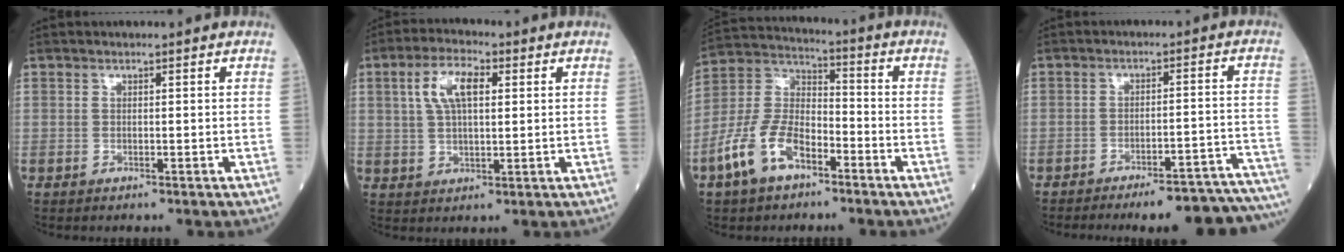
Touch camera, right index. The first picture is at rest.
{"total": 7.3, "force": [2.3, 2.8, 6.4], "torque": [-0.131, 0.015, 0.045]}
{"total": 11.5, "force": [-6.3, 5.6, 7.9], "torque": [-0.185, 0.011, -0.123]}
{"total": 17.1, "force": [-15.8, 0.7, 6.3], "torque": [-0.017, 0.019, -0.196]}